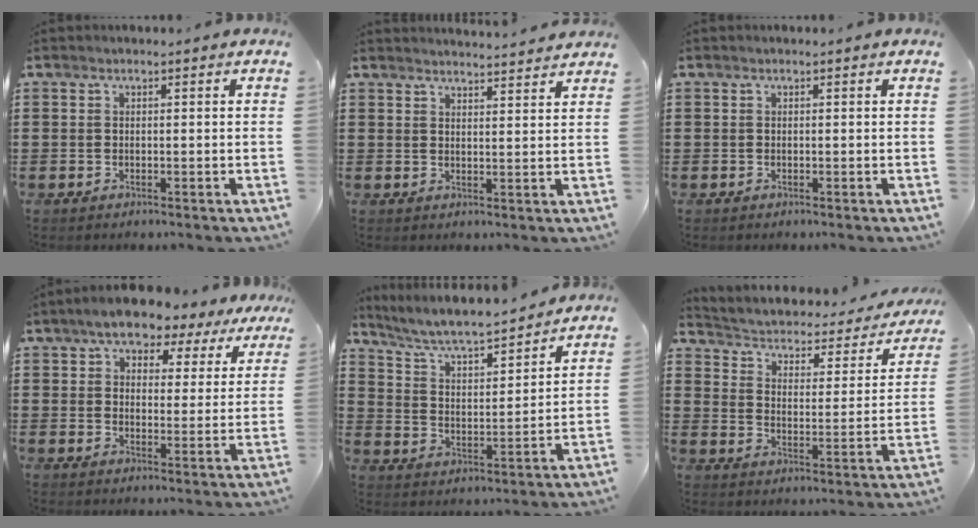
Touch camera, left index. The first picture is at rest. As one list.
[{"total": 2.8, "force": [2.8, -0.4, 0.1], "torque": [-0.010, -0.014, 0.051]}, {"total": 0.0}, {"total": 6.7, "force": [5.8, 2.1, 2.5], "torque": [-0.069, -0.014, 0.102]}, {"total": 5.7, "force": [5.2, 0.4, 2.3], "torque": [-0.068, -0.036, 0.082]}, {"total": 1.8, "force": [0.9, 1.2, 1.0], "torque": [-0.033, -0.021, 0.003]}]